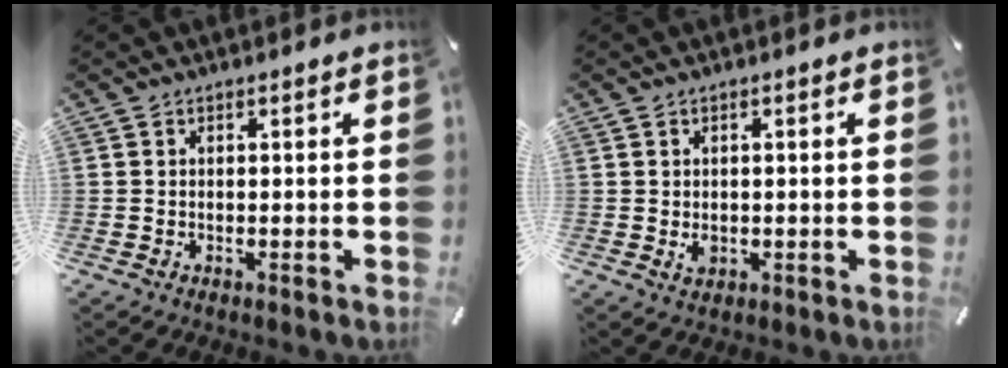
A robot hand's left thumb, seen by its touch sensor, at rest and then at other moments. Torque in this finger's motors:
{"motor_torque": [0.52, 0.72, 0.09, -0.04, 0.13]}